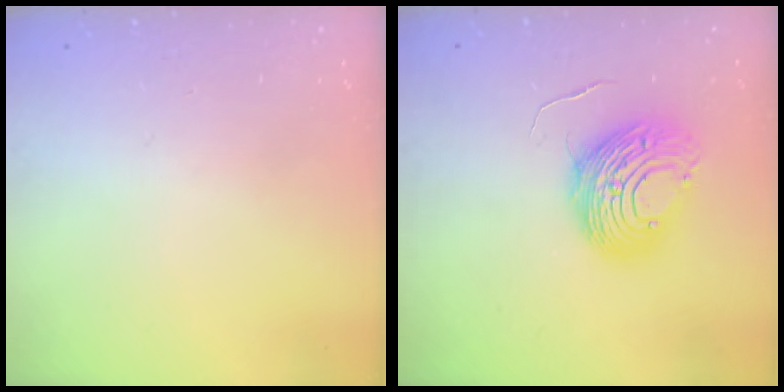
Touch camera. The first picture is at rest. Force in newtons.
{"total": 11.8, "press": 11.7, "slide": 1.2}